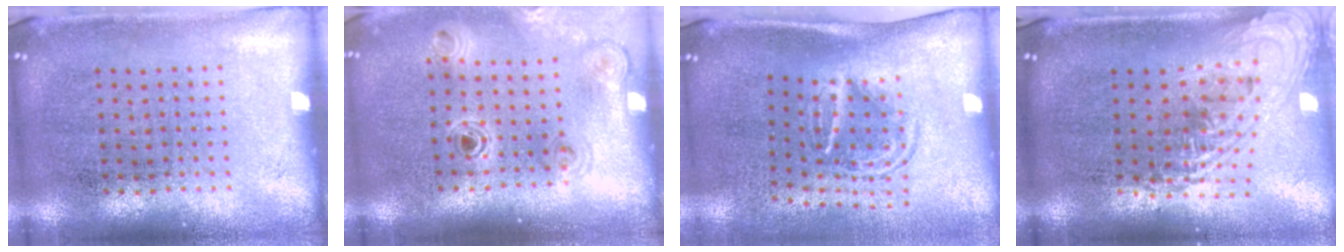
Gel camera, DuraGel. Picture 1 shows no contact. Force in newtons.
{"total": 1.1, "press": 1.1, "slide": 0.1}
{"total": 1.7, "press": 1.1, "slide": 1.3}
{"total": 2.1, "press": 1.5, "slide": 1.4}